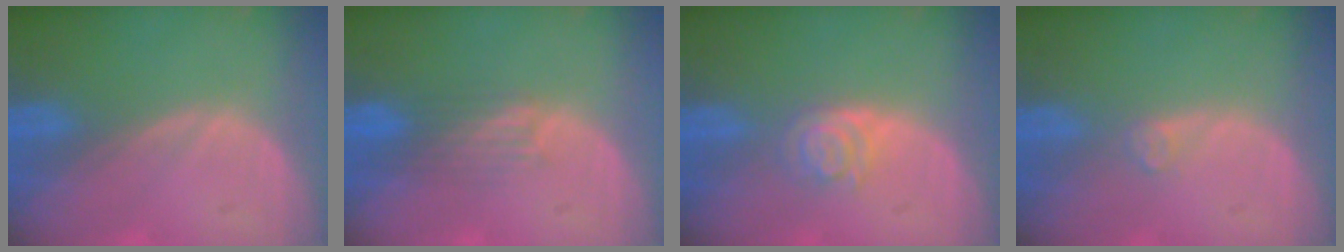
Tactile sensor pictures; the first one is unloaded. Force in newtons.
{"total": 3.8, "press": 3.1, "slide": 2.2}
{"total": 4.1, "press": 3.6, "slide": 1.9}
{"total": 1.2, "press": 1.2, "slide": 0.3}